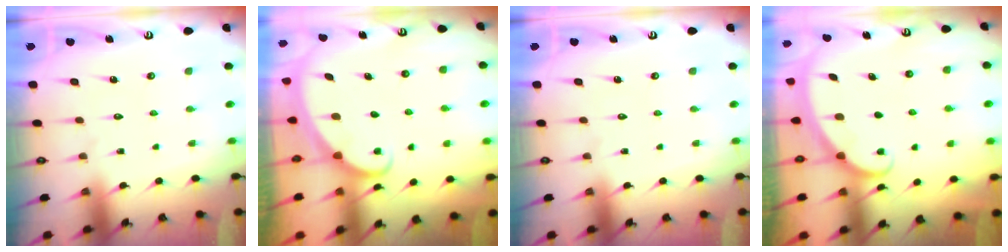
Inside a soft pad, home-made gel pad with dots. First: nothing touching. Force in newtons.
{"total": 1.8, "press": 1.8, "slide": 0.1}
{"total": 0.0}
{"total": 3.4, "press": 3.4, "slide": 0.2}